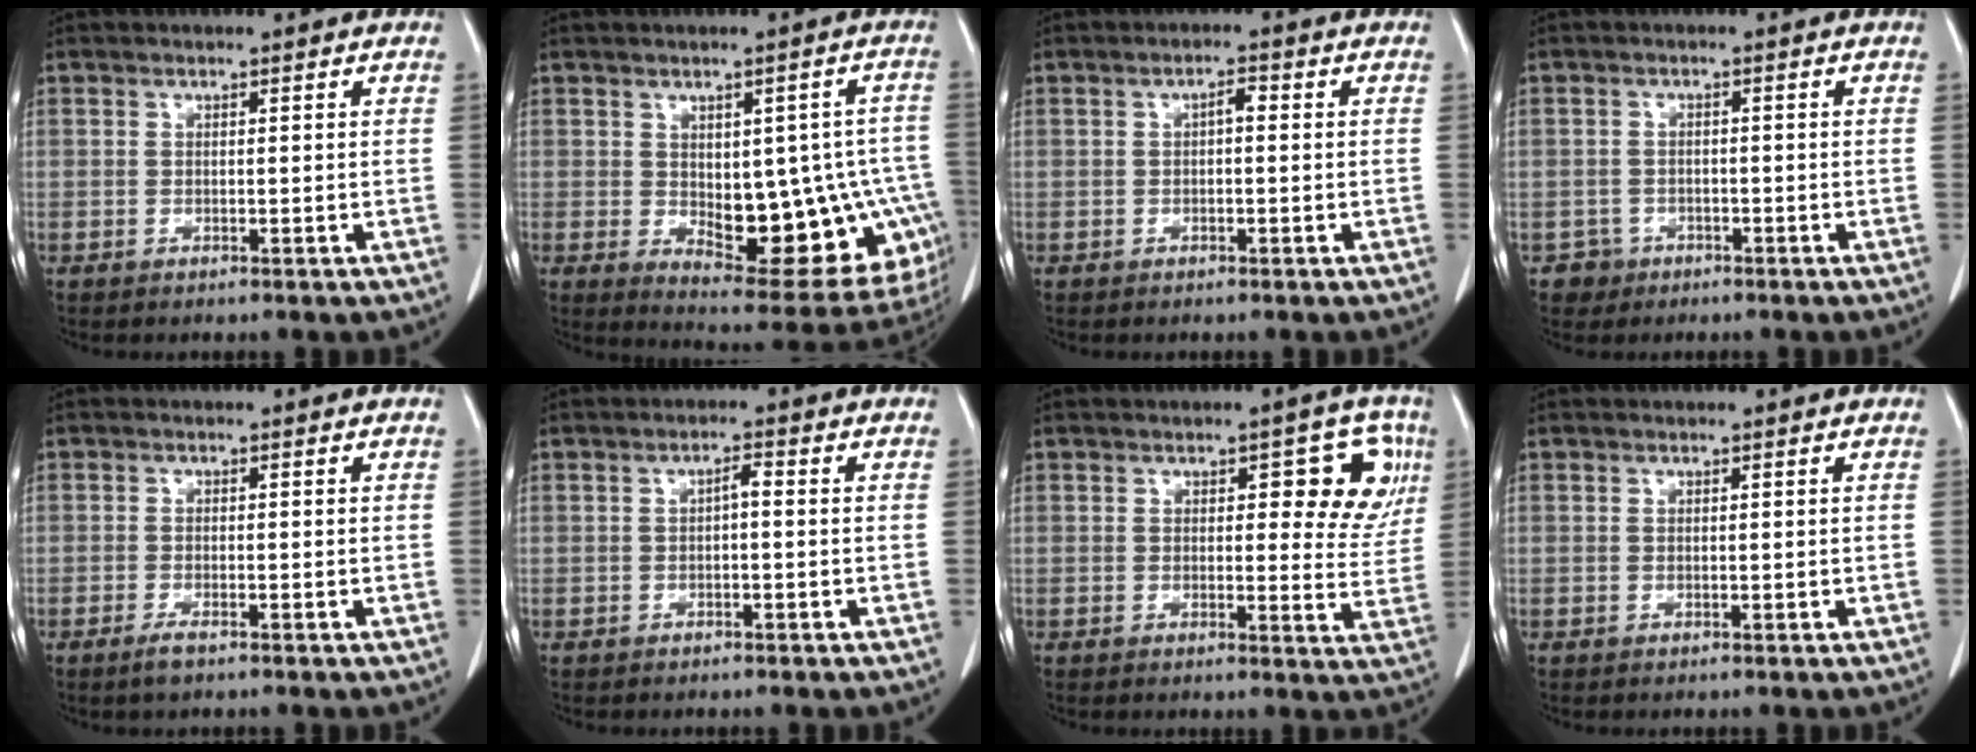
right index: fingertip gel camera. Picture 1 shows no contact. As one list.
[{"total": 18.8, "force": [-3.0, 8.7, 16.4], "torque": [-0.147, 0.018, -0.012]}, {"total": 1.7, "force": [0.1, 0.7, 1.6], "torque": [-0.027, 0.005, 0.001]}, {"total": 2.8, "force": [-1.4, 2.3, -0.5], "torque": [0.011, 0.013, -0.025]}, {"total": 1.8, "force": [-1.4, 0.3, 1.2], "torque": [-0.029, -0.003, -0.025]}, {"total": 1.6, "force": [-0.1, 0.4, 1.5], "torque": [-0.026, 0.005, -0.003]}, {"total": 8.0, "force": [2.8, 3.5, 6.6], "torque": [-0.056, 0.011, 0.027]}, {"total": 0.0}]